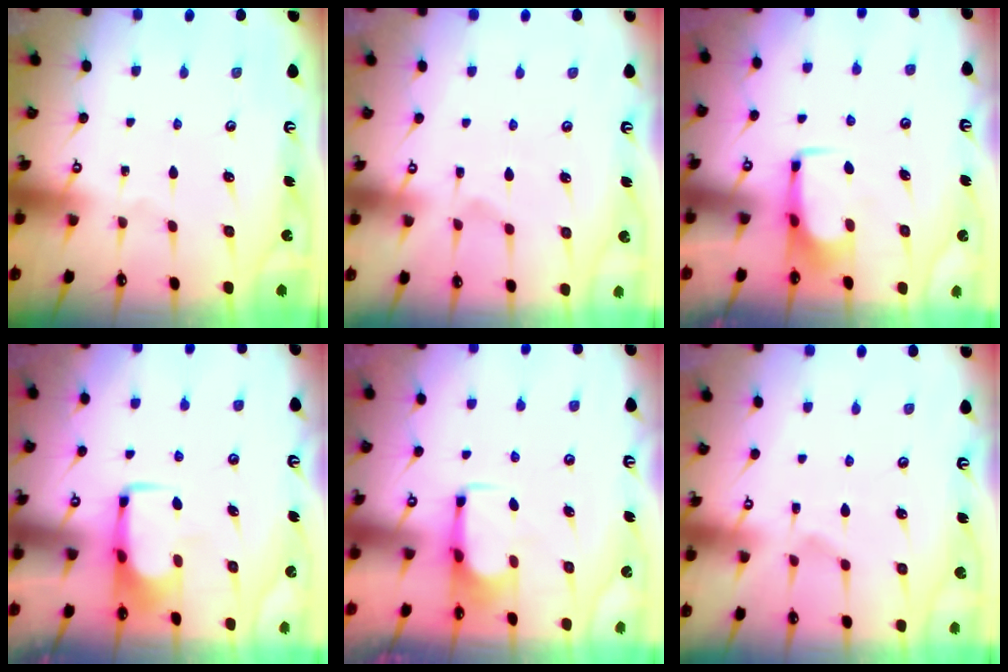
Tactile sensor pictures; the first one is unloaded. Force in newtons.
{"total": 2.7, "press": 2.4, "slide": 1.2}
{"total": 1.6, "press": 1.5, "slide": 0.5}
{"total": 1.9, "press": 1.9, "slide": 0.4}
{"total": 2.7, "press": 2.5, "slide": 0.9}
{"total": 2.4, "press": 2.0, "slide": 1.2}